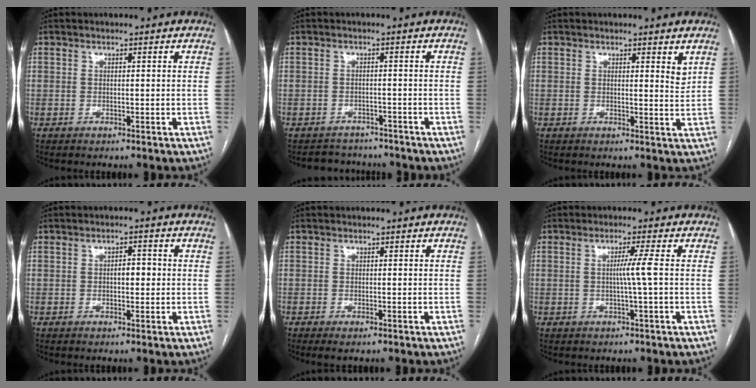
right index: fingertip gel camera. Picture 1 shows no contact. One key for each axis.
{"total": 4.7, "fx": -4.3, "fy": 2.0, "fz": -0.4, "tx": 0.009, "ty": 0.011, "tz": -0.058}
{"total": 2.0, "fx": 1.4, "fy": 0.4, "fz": 1.4, "tx": -0.020, "ty": -0.012, "tz": 0.018}
{"total": 2.4, "fx": -0.1, "fy": 1.1, "fz": 2.1, "tx": -0.030, "ty": 0.008, "tz": -0.002}
{"total": 1.3, "fx": -0.8, "fy": 0.3, "fz": 1.0, "tx": -0.010, "ty": -0.003, "tz": -0.008}
{"total": 2.9, "fx": -0.1, "fy": -1.0, "fz": 2.7, "tx": -0.047, "ty": -0.002, "tz": -0.001}